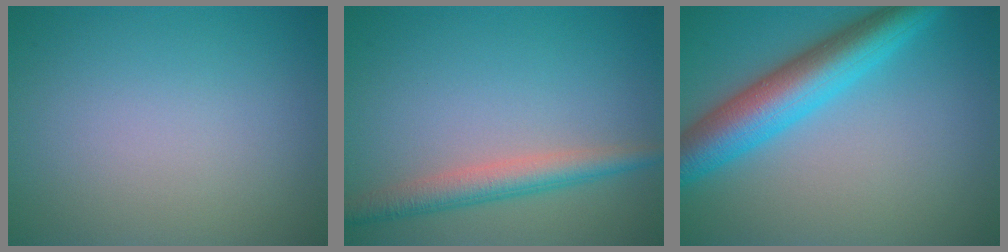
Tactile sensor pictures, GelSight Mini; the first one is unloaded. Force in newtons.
{"total": 3.5, "press": 3.5, "slide": 0.1}
{"total": 7.2, "press": 7.2, "slide": 0.2}